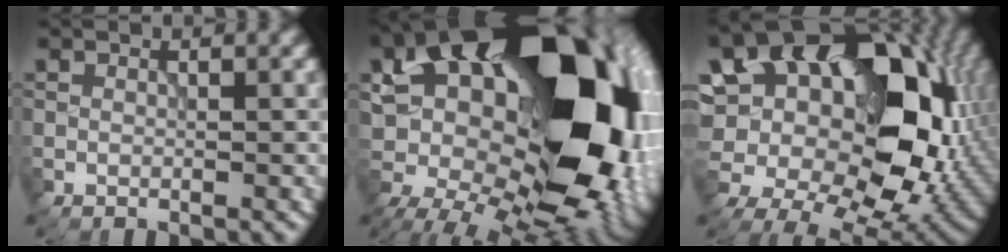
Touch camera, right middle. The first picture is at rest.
{"total": 22.7, "force": [3.3, 13.9, 17.6], "torque": [-0.282, 0.017, 0.070]}
{"total": 20.5, "force": [4.8, 13.0, 15.1], "torque": [-0.260, 0.019, 0.105]}